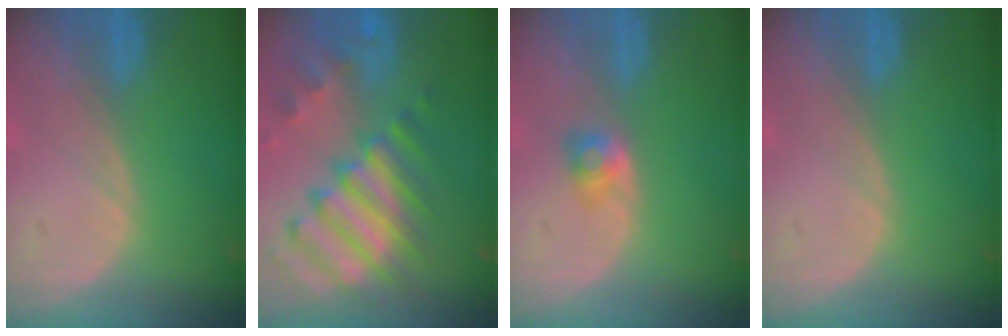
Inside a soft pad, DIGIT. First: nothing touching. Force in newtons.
{"total": 12.0, "press": 10.4, "slide": 6.0}
{"total": 2.6, "press": 2.3, "slide": 1.2}
{"total": 0.0}